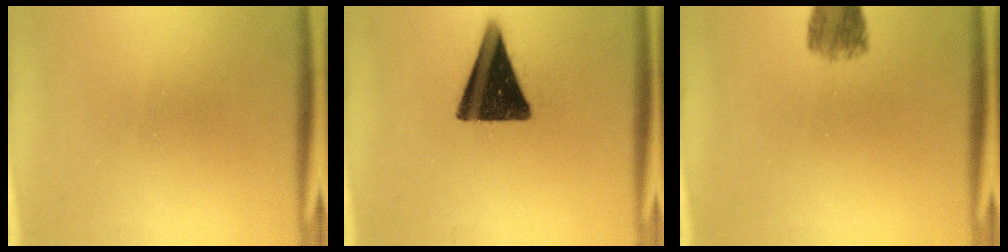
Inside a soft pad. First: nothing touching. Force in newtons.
{"total": 15.9}
{"total": 4.6}